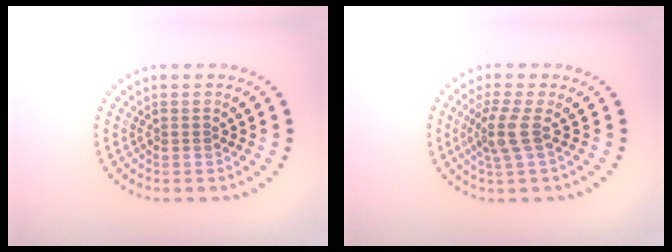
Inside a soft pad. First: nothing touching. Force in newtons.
{"total": 2.5, "press": 1.9, "slide": 1.6}